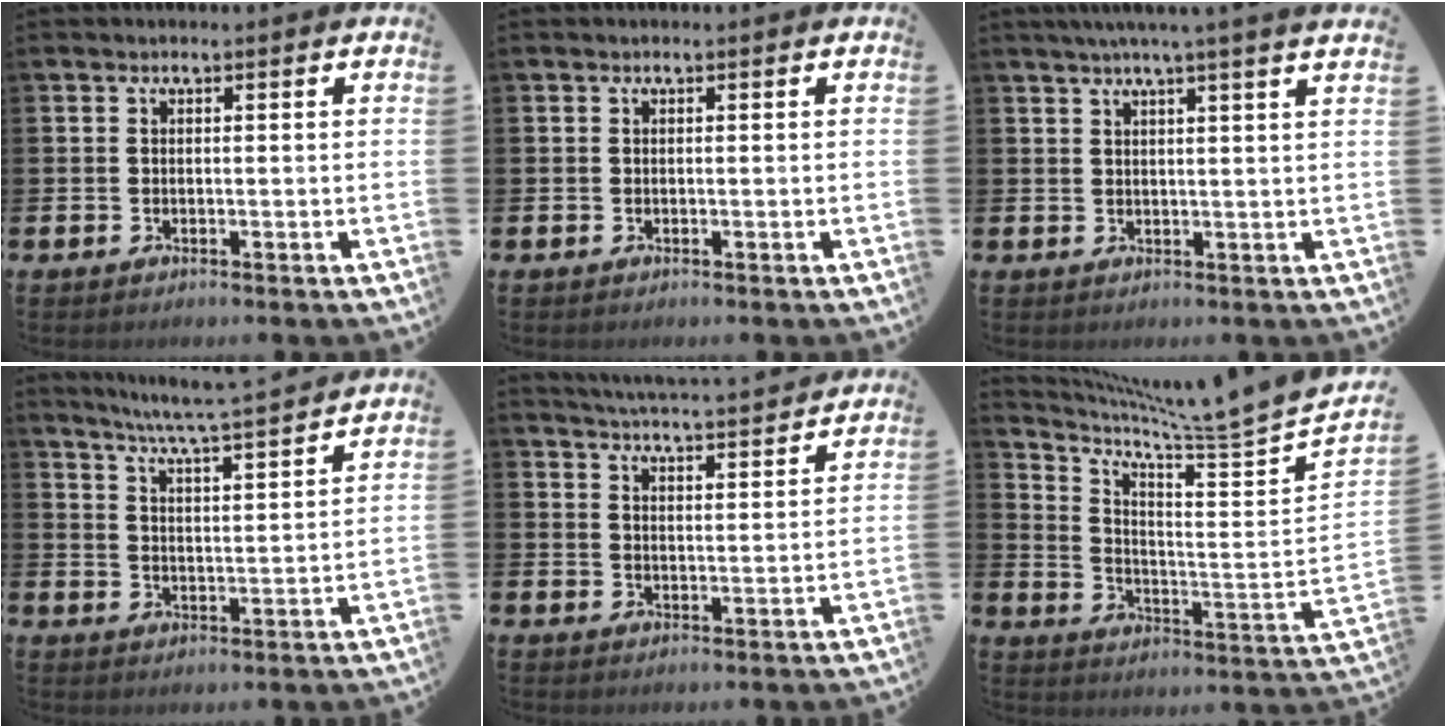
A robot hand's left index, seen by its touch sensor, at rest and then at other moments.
{"total": 0.0}
{"total": 3.6, "force": [3.1, -1.1, 1.3], "torque": [-0.027, -0.012, 0.056]}
{"total": 6.7, "force": [6.3, -0.6, 2.1], "torque": [-0.057, -0.050, 0.107]}
{"total": 5.0, "force": [5.0, -0.2, 0.5], "torque": [-0.024, -0.041, 0.087]}
{"total": 6.4, "force": [5.9, -0.4, 2.6], "torque": [-0.063, -0.079, 0.084]}